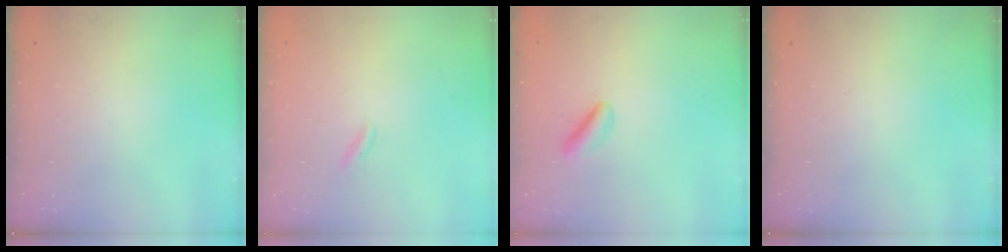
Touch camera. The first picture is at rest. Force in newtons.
{"total": 0.0}
{"total": 2.9, "press": 2.8, "slide": 0.8}
{"total": 0.0}